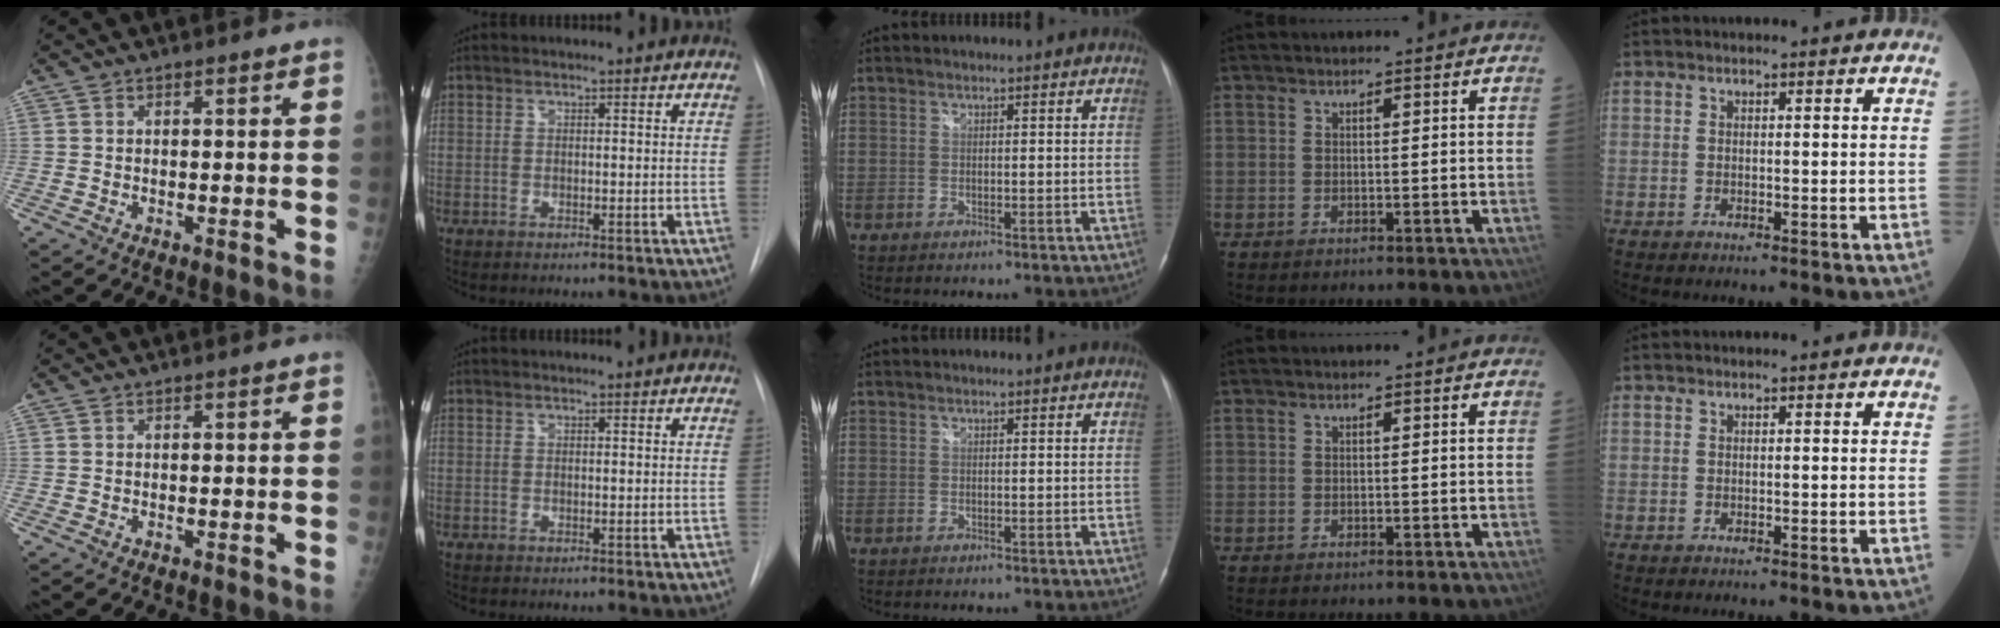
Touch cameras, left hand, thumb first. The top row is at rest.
{}